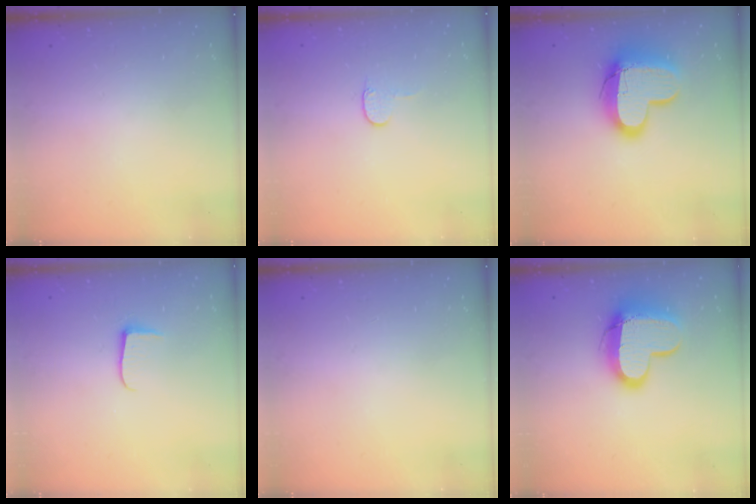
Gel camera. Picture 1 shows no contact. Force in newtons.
{"total": 4.0, "press": 4.0, "slide": 0.4}
{"total": 15.2, "press": 15.2, "slide": 1.4}
{"total": 4.9, "press": 4.8, "slide": 0.6}
{"total": 0.0}
{"total": 14.4, "press": 14.4, "slide": 1.0}